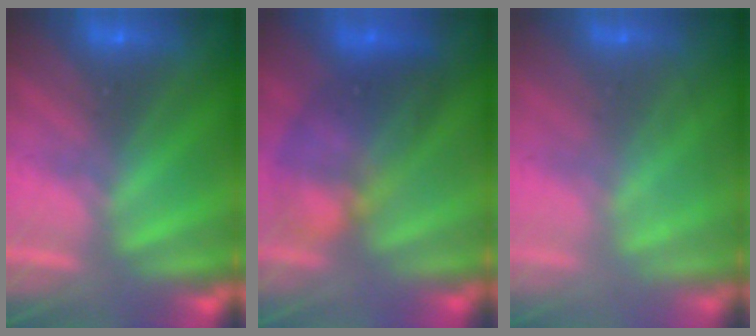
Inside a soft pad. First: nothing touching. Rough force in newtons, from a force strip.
{"total": 7.5}
{"total": 2.4}